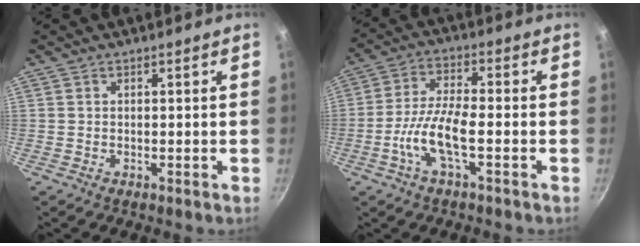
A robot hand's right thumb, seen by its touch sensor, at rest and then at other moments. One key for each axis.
{"total": 9.2, "fx": -3.0, "fy": 2.7, "fz": 8.2, "tx": -0.168, "ty": 0.025, "tz": -0.068}